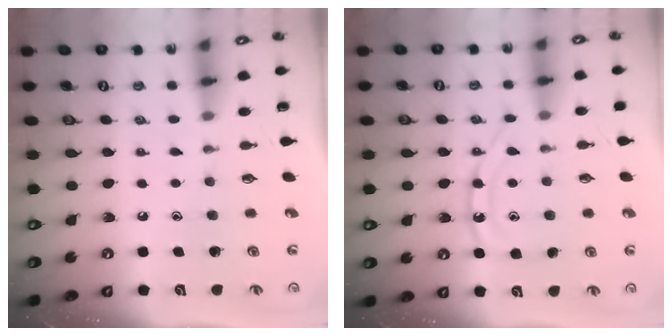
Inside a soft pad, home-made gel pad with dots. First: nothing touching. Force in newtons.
{"total": 12.5, "press": 12.5, "slide": 1.0}